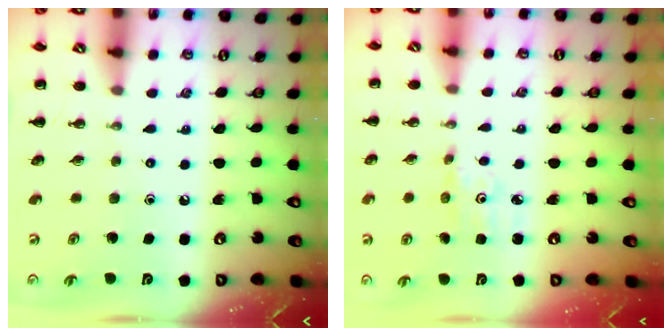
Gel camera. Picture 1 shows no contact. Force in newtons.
{"total": 2.0, "press": 2.0, "slide": 0.2}